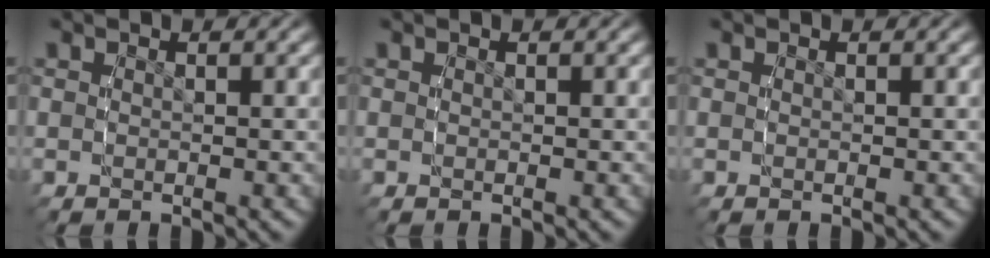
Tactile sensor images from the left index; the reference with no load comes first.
{"total": 0.0}
{"total": 0.0}